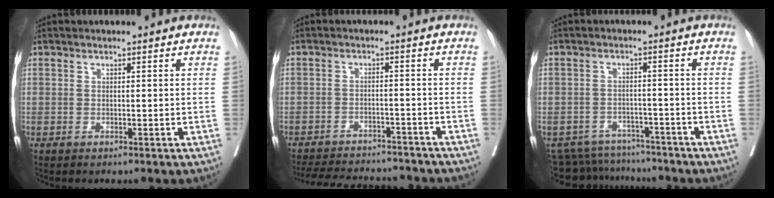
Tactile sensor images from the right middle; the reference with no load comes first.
{"total": 15.0, "force": [-13.9, 3.7, 4.4], "torque": [-0.092, 0.001, -0.189]}
{"total": 8.5, "force": [-8.2, 2.3, -0.2], "torque": [0.003, 0.013, -0.113]}